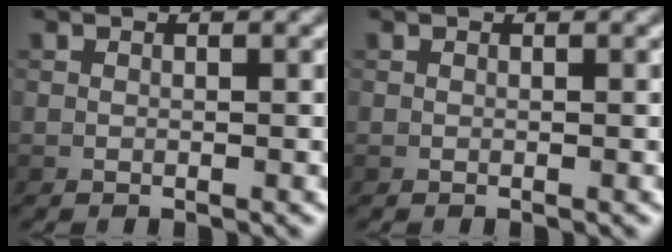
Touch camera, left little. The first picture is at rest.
{"total": 0.0}